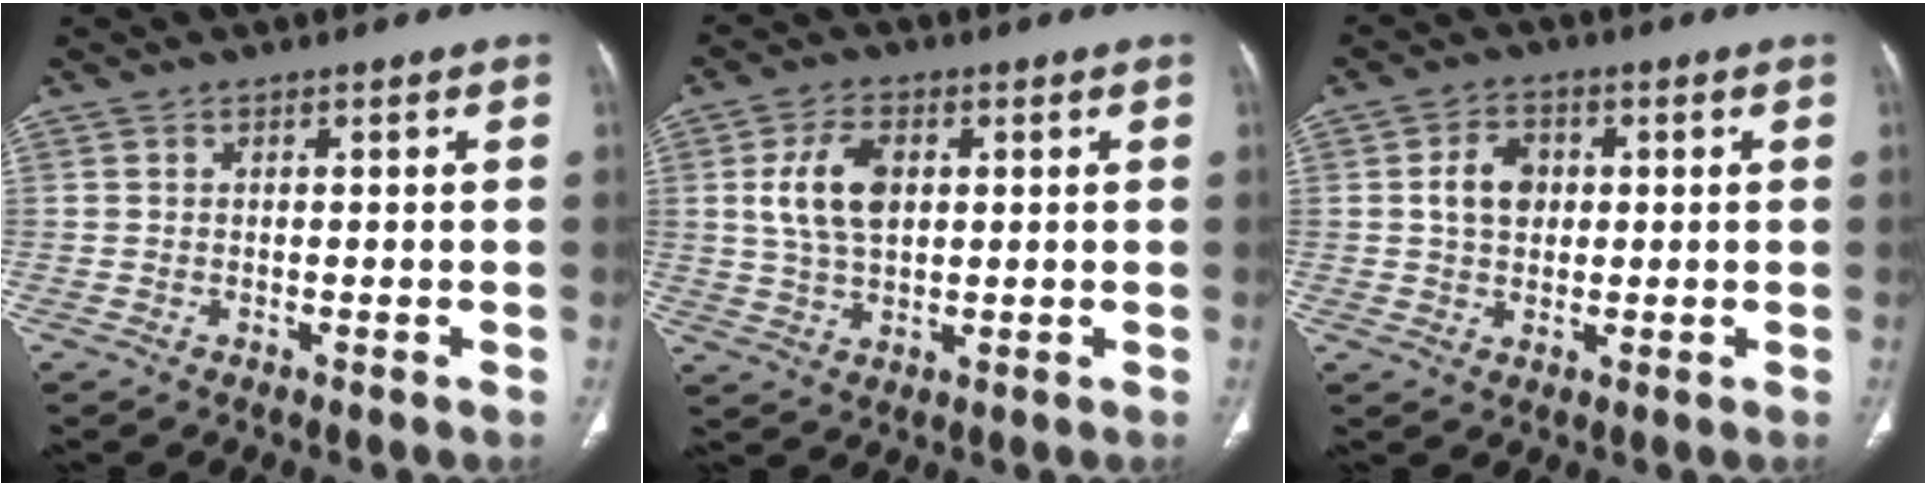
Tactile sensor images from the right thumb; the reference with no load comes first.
{"total": 9.0, "force": [1.8, 5.4, 6.9], "torque": [-0.128, 0.000, 0.040]}
{"total": 6.1, "force": [0.9, 4.6, 3.9], "torque": [-0.054, 0.004, 0.014]}